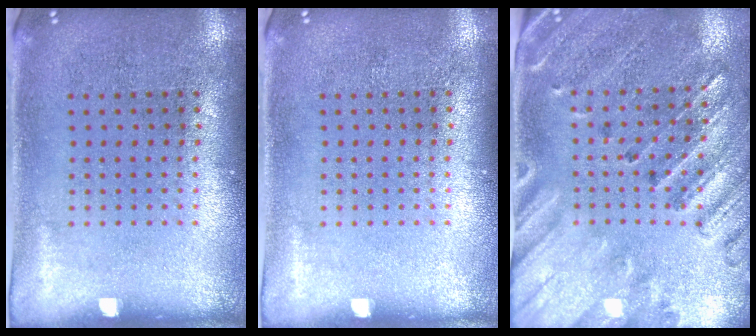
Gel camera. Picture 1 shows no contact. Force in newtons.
{"total": 0.0}
{"total": 2.6, "press": 2.2, "slide": 1.3}